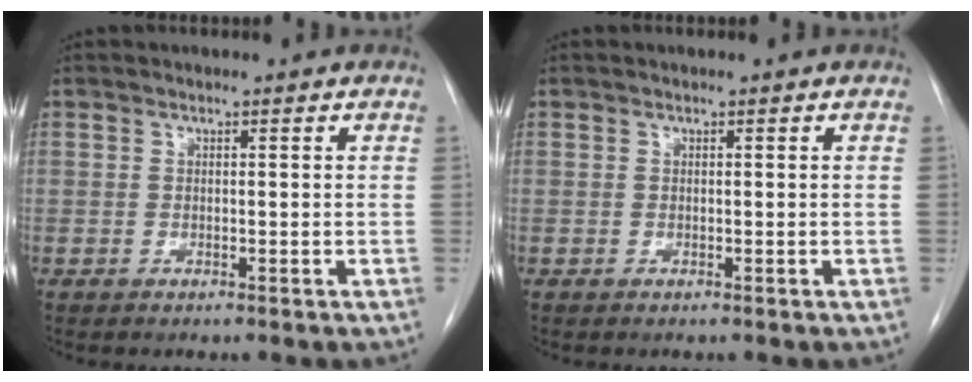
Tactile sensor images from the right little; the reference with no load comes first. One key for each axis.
{"total": 0.0}